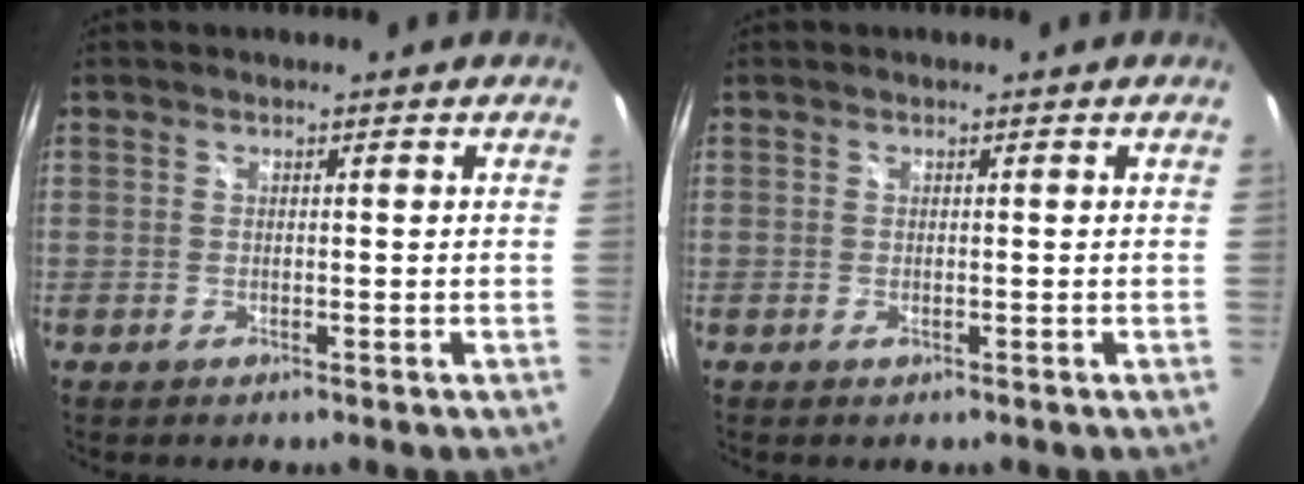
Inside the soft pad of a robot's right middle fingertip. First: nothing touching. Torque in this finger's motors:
{"motor_torque": [0.94, -1.19, 0.02, 0.04]}